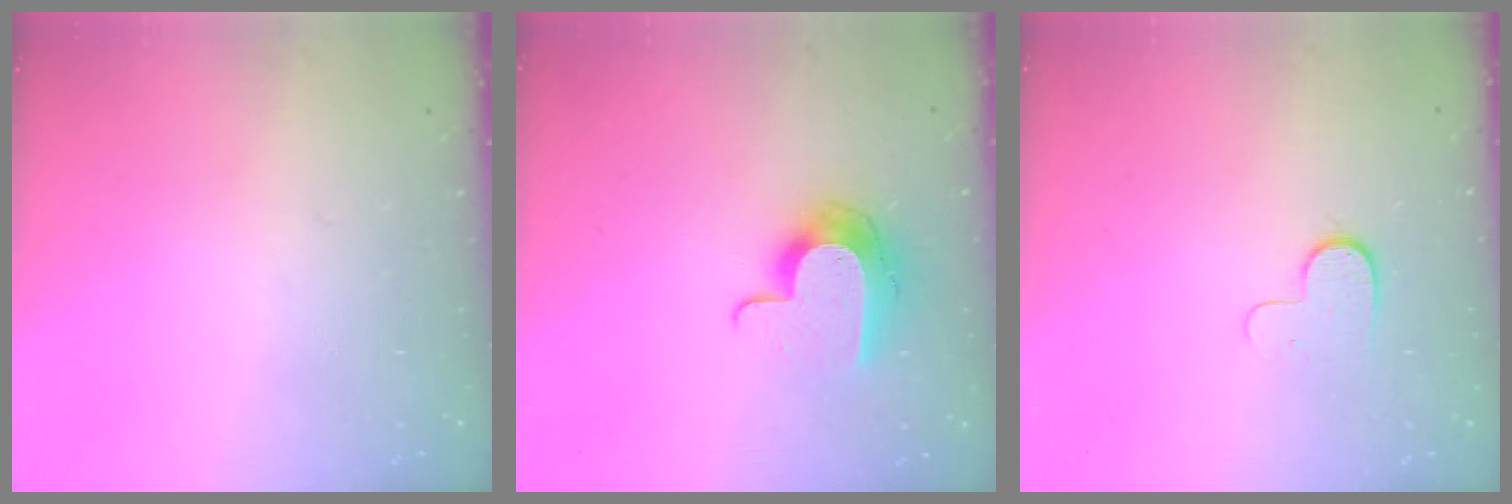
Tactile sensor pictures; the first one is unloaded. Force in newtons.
{"total": 12.1, "press": 12.1, "slide": 0.6}
{"total": 5.4, "press": 5.3, "slide": 1.2}